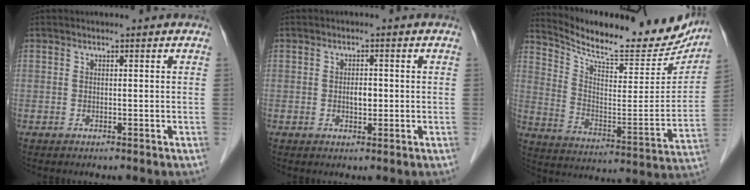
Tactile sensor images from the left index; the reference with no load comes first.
{"total": 2.0, "force": [-0.3, 1.1, 1.6], "torque": [-0.028, 0.001, -0.003]}
{"total": 21.8, "force": [20.2, 4.3, 7.0], "torque": [-0.116, -0.054, 0.285]}